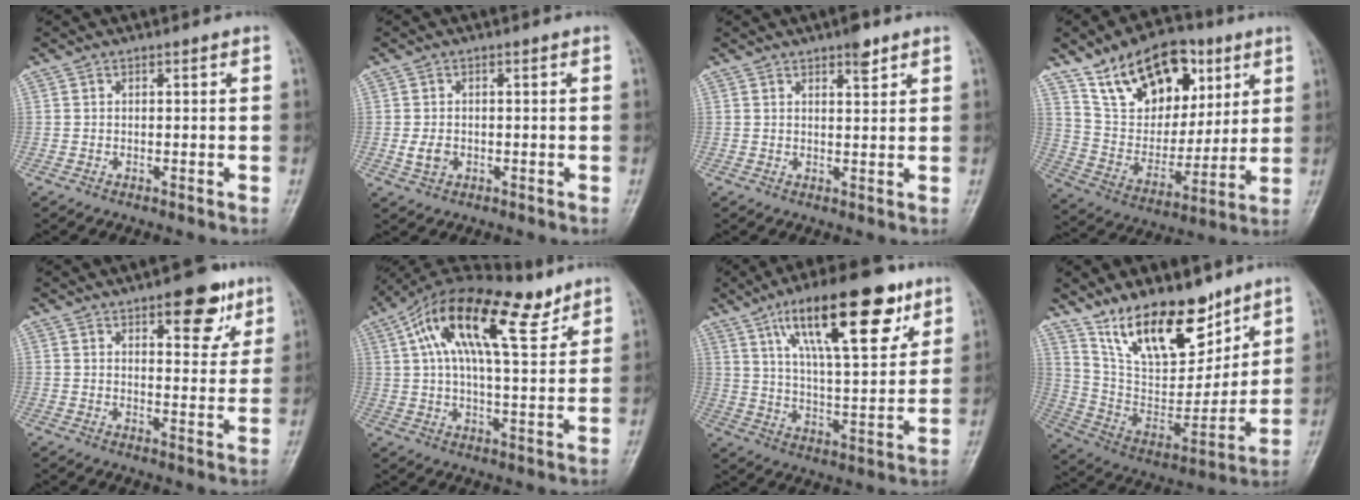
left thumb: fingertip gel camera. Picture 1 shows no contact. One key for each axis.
{"total": 2.9, "fx": -0.6, "fy": 2.2, "fz": 1.9, "tx": -0.032, "ty": 0.000, "tz": -0.009}
{"total": 3.2, "fx": 2.2, "fy": 0.9, "fz": 2.1, "tx": -0.023, "ty": -0.012, "tz": 0.031}
{"total": 21.2, "fx": 10.8, "fy": 13.0, "fz": 12.8, "tx": -0.158, "ty": -0.032, "tz": 0.193}
{"total": 9.7, "fx": 5.6, "fy": 4.1, "fz": 6.8, "tx": -0.058, "ty": -0.026, "tz": 0.073}
{"total": 20.0, "fx": 10.1, "fy": 7.9, "fz": 15.4, "tx": -0.251, "ty": -0.003, "tz": 0.168}
{"total": 22.0, "fx": 11.8, "fy": 7.6, "fz": 17.0, "tx": -0.240, "ty": -0.029, "tz": 0.196}
{"total": 20.4, "fx": 13.7, "fy": 9.1, "fz": 12.1, "tx": -0.149, "ty": -0.077, "tz": 0.255}